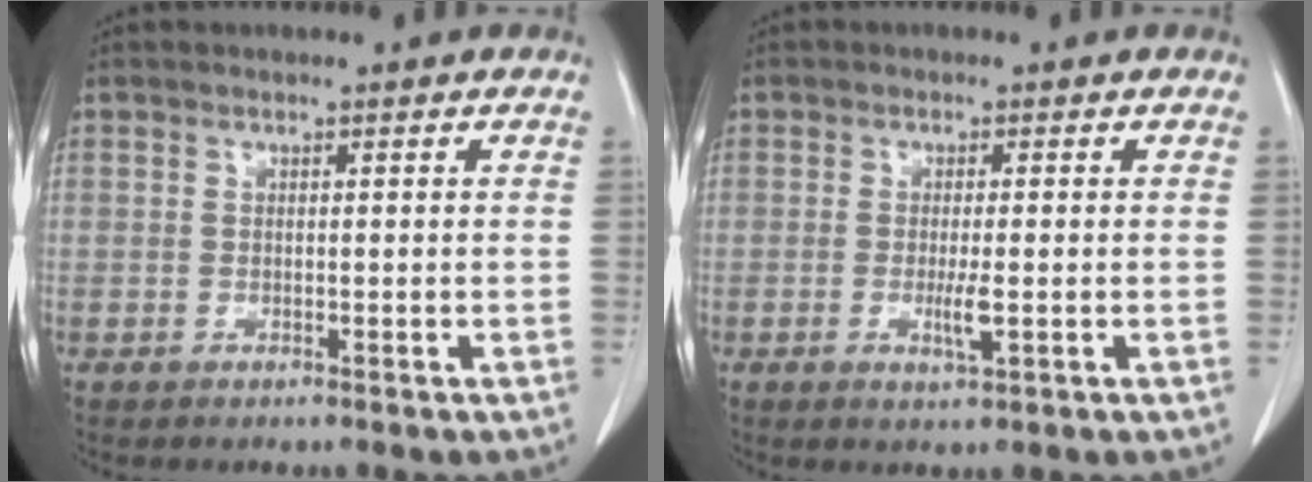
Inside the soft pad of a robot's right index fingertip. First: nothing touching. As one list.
[{"total": 2.8, "force": [-0.6, 0.3, 2.7], "torque": [-0.049, -0.004, -0.009]}]